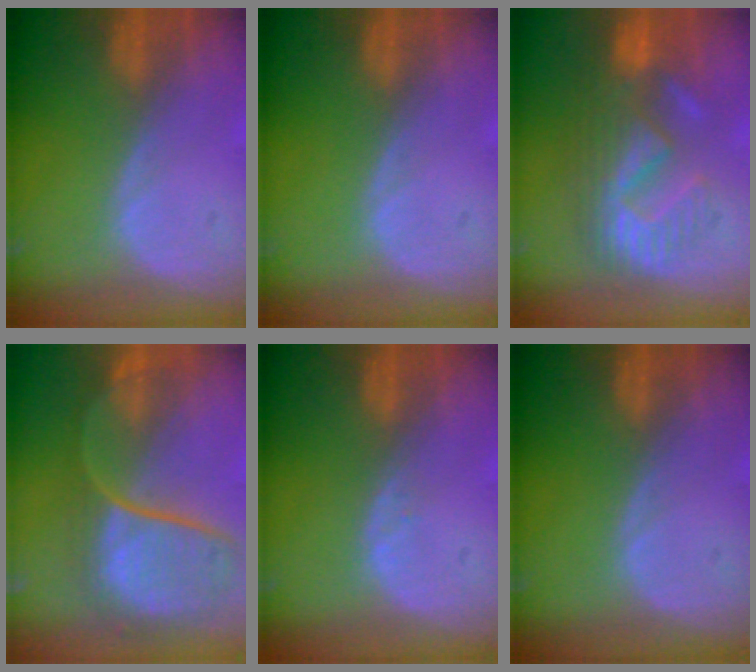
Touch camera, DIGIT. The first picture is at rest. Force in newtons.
{"total": 0.0}
{"total": 10.5, "press": 9.6, "slide": 4.1}
{"total": 10.5, "press": 9.6, "slide": 4.1}
{"total": 0.7, "press": 0.6, "slide": 0.2}
{"total": 0.0}